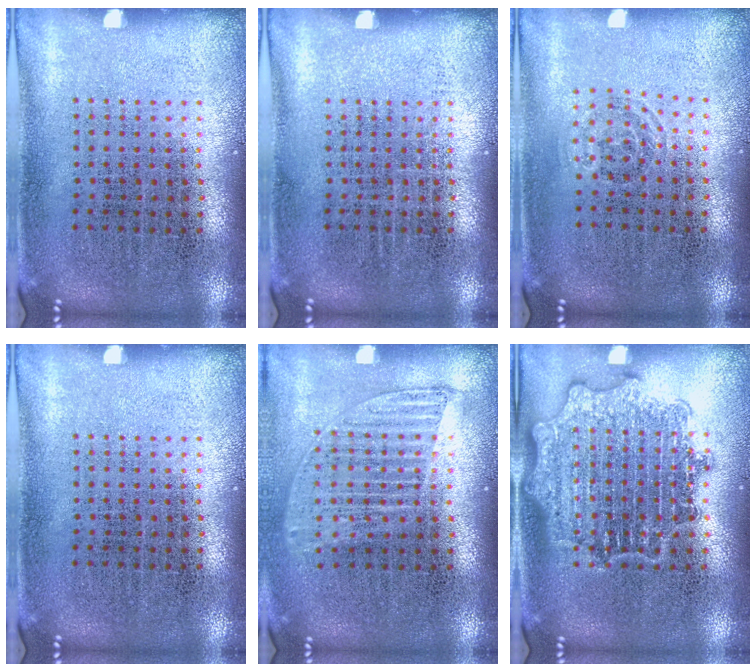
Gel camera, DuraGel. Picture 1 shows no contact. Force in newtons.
{"total": 0.0}
{"total": 0.8, "press": 0.6, "slide": 0.6}
{"total": 0.0}
{"total": 1.3, "press": 1.1, "slide": 0.6}
{"total": 2.0, "press": 2.0, "slide": 0.3}